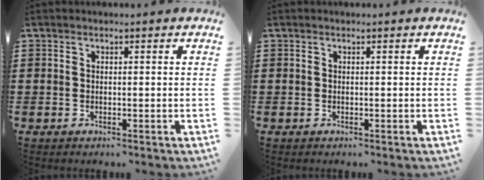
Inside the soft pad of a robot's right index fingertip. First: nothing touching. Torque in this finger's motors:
{"motor_torque": [1.07, 1.07, 0.00, 0.01]}